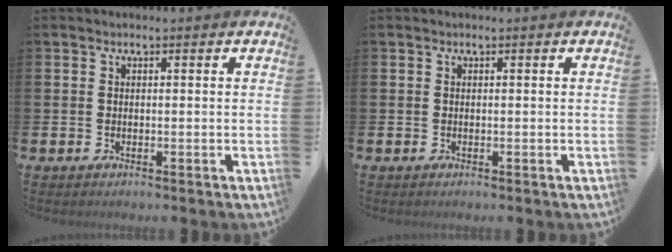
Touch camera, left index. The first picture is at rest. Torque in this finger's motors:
{"motor_torque": [-0.01, 0.01, 0.00, 0.00]}